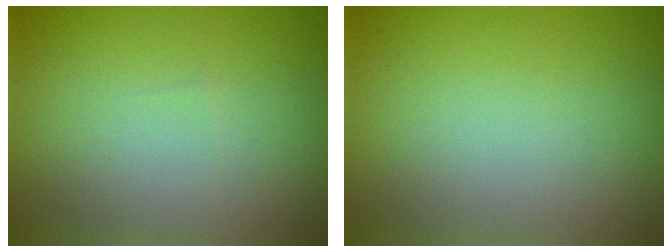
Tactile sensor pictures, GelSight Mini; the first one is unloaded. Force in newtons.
{"total": 0.0}